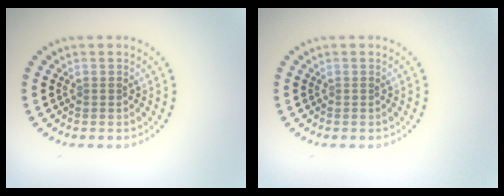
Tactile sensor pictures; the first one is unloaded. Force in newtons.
{"total": 0.0}